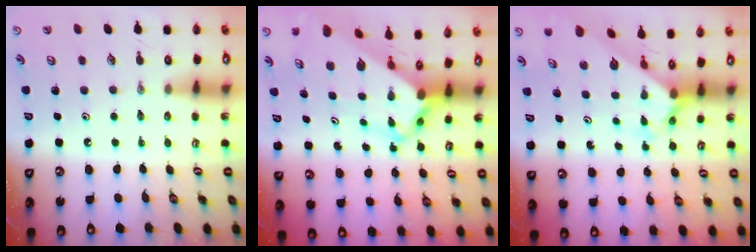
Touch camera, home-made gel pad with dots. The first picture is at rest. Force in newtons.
{"total": 5.3, "press": 5.3, "slide": 0.4}
{"total": 2.4, "press": 2.4, "slide": 0.3}